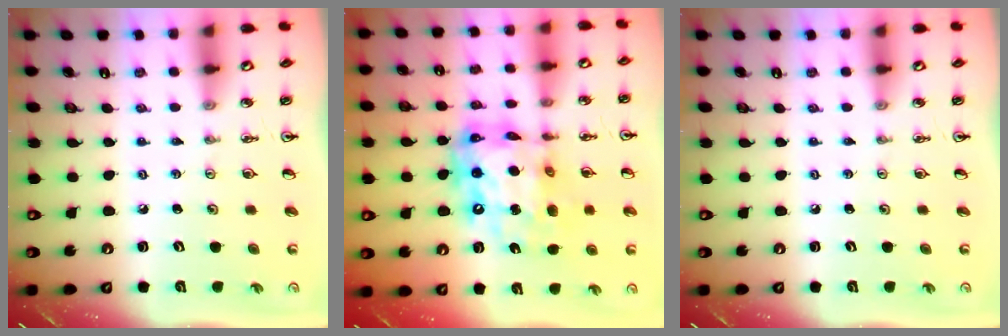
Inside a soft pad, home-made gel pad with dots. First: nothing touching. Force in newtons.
{"total": 17.7, "press": 17.5, "slide": 2.3}
{"total": 0.0}